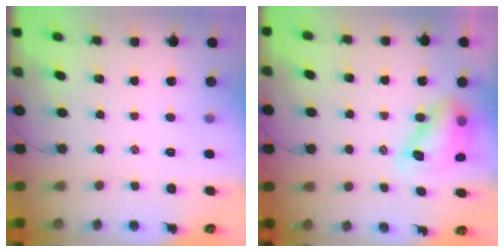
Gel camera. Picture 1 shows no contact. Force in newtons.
{"total": 9.1, "press": 8.7, "slide": 2.6}